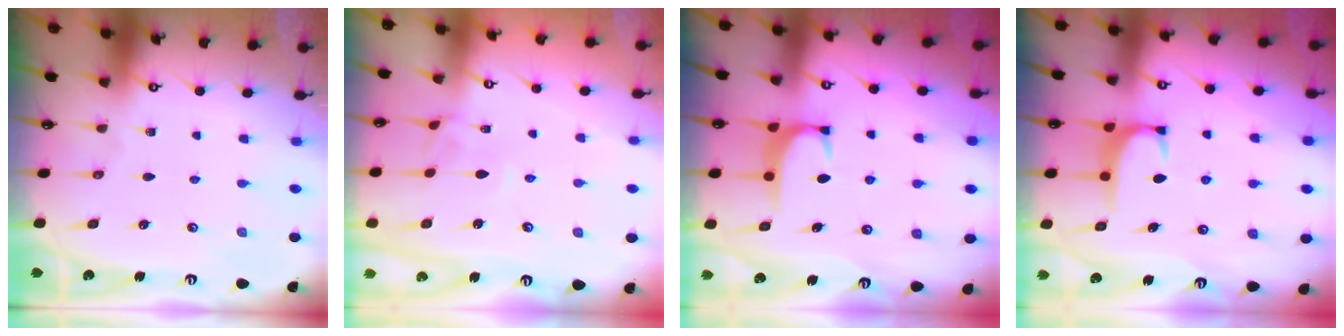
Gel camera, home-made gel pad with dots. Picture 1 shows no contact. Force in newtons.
{"total": 3.4, "press": 3.4, "slide": 0.6}
{"total": 1.8, "press": 1.7, "slide": 0.5}
{"total": 1.6, "press": 1.5, "slide": 0.5}